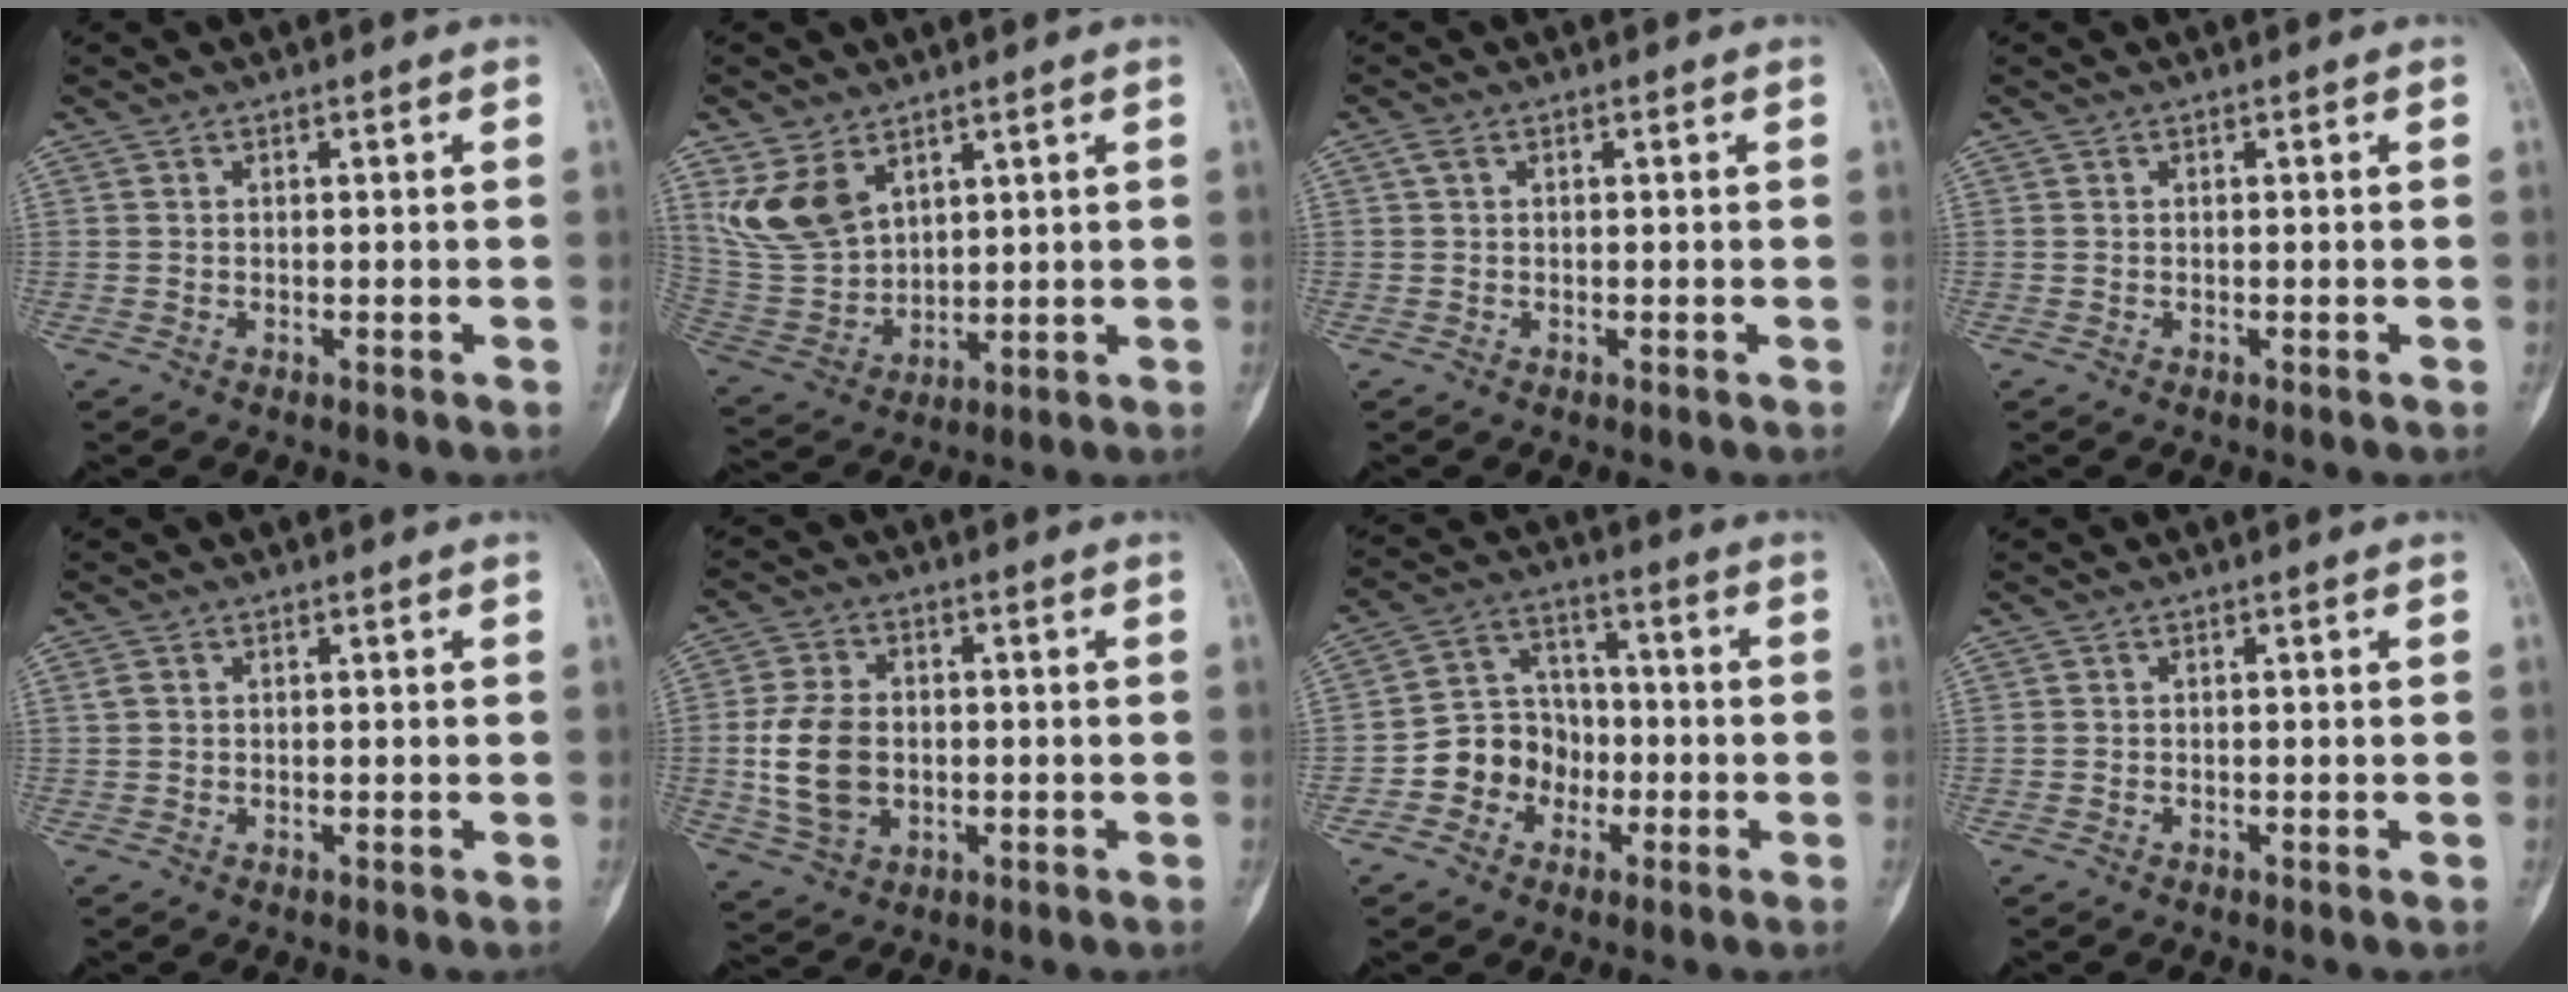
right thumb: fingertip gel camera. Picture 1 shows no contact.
{"total": 11.0, "force": [5.6, 7.2, 6.2], "torque": [-0.110, -0.020, 0.134]}
{"total": 1.1, "force": [0.3, 0.7, 0.7], "torque": [-0.018, 0.008, 0.007]}
{"total": 0.0}
{"total": 0.9, "force": [0.2, 0.7, 0.5], "torque": [-0.012, 0.005, 0.006]}
{"total": 11.2, "force": [-1.1, 7.9, 7.8], "torque": [-0.142, 0.007, -0.016]}
{"total": 9.7, "force": [-3.1, 8.5, 3.5], "torque": [-0.018, 0.041, -0.060]}
{"total": 0.0}